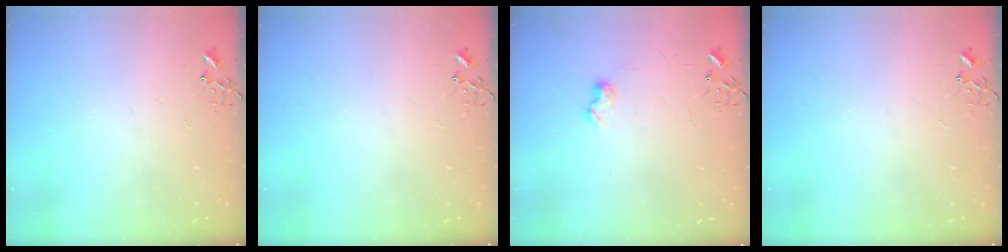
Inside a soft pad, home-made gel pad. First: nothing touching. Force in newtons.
{"total": 0.0}
{"total": 7.2, "press": 7.2, "slide": 0.6}
{"total": 0.0}